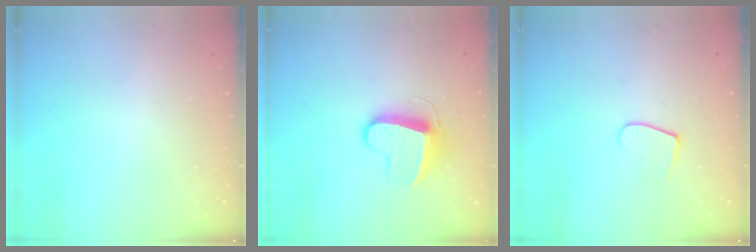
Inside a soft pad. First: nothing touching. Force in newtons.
{"total": 9.9, "press": 9.9, "slide": 0.2}
{"total": 6.7, "press": 6.7, "slide": 0.6}